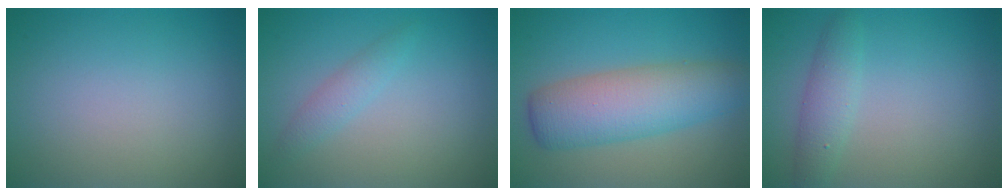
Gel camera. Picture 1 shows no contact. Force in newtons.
{"total": 1.5, "press": 1.5, "slide": 0.0}
{"total": 6.8, "press": 6.8, "slide": 0.3}
{"total": 2.4, "press": 2.4, "slide": 0.1}